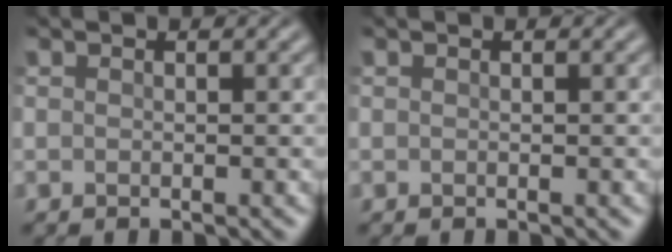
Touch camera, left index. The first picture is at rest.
{"total": 0.0}